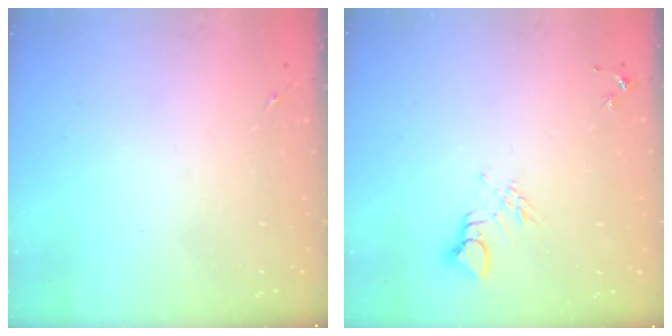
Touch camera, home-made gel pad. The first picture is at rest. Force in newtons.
{"total": 6.6, "press": 6.6, "slide": 0.5}